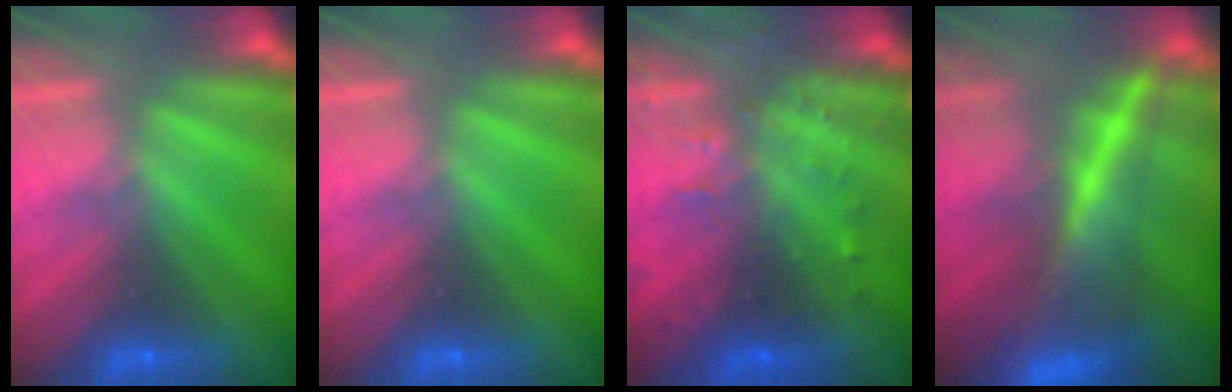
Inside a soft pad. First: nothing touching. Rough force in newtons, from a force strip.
{"total": 0.0}
{"total": 3.3}
{"total": 8.5}